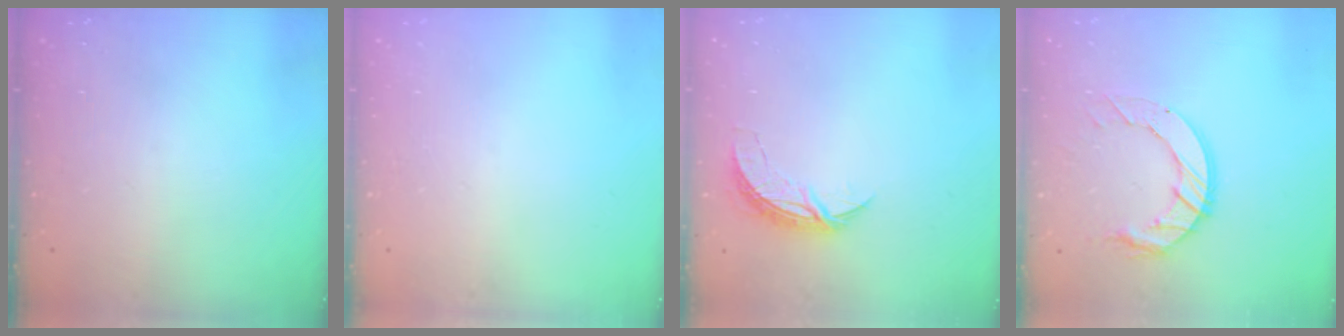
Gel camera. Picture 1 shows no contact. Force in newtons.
{"total": 0.0}
{"total": 6.5, "press": 6.5, "slide": 0.4}
{"total": 11.0, "press": 11.0, "slide": 1.2}